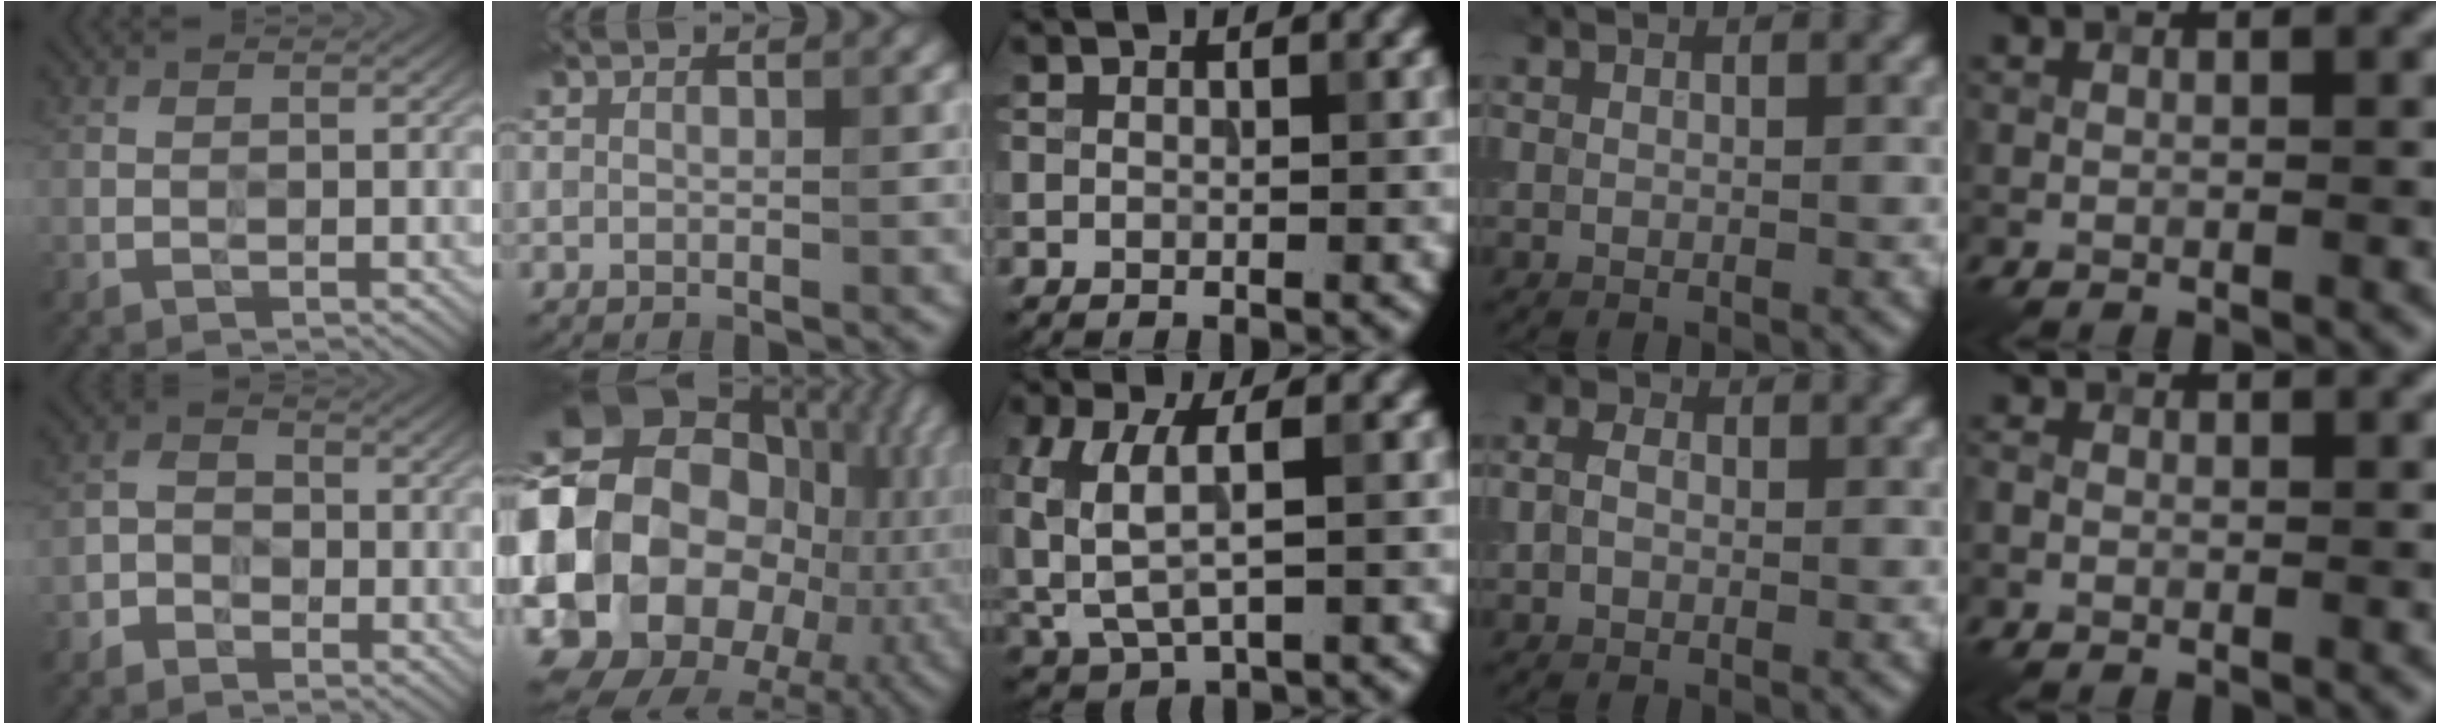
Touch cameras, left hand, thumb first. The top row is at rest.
{"thumb": {"total": 3.1, "force": [-1.8, 2.4, 0.8], "torque": [-0.008, -0.002, -0.047]}, "index": {"total": 22.5, "force": [-2.5, 18.4, 12.6], "torque": [-0.235, 0.009, -0.079]}, "middle": {"total": 5.5, "force": [0.5, 2.8, 4.7], "torque": [-0.120, -0.002, 0.013]}, "ring": {"total": 3.0, "force": [0.3, 2.2, 2.0], "torque": [-0.044, 0.016, -0.009]}, "little": {"total": 0.8, "force": [-0.4, 0.6, 0.4], "torque": [-0.007, 0.001, -0.009]}}